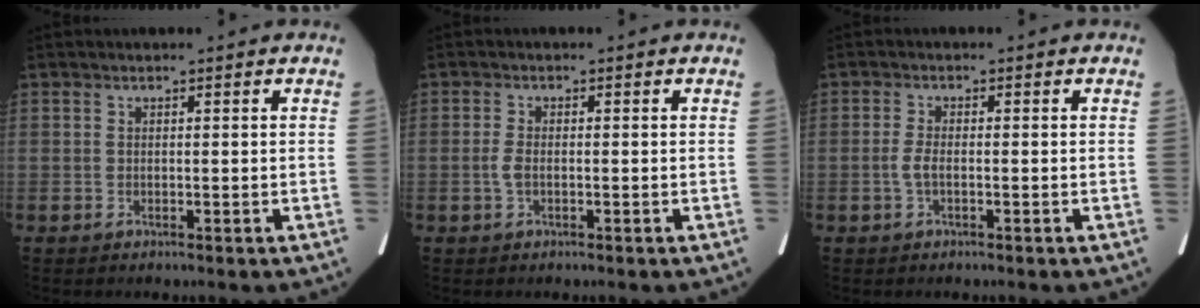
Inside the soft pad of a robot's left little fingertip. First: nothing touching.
{"total": 1.7, "force": [-0.5, 0.8, 1.4], "torque": [-0.038, 0.000, -0.011]}
{"total": 1.8, "force": [-0.6, 0.6, 1.6], "torque": [-0.042, -0.001, -0.014]}